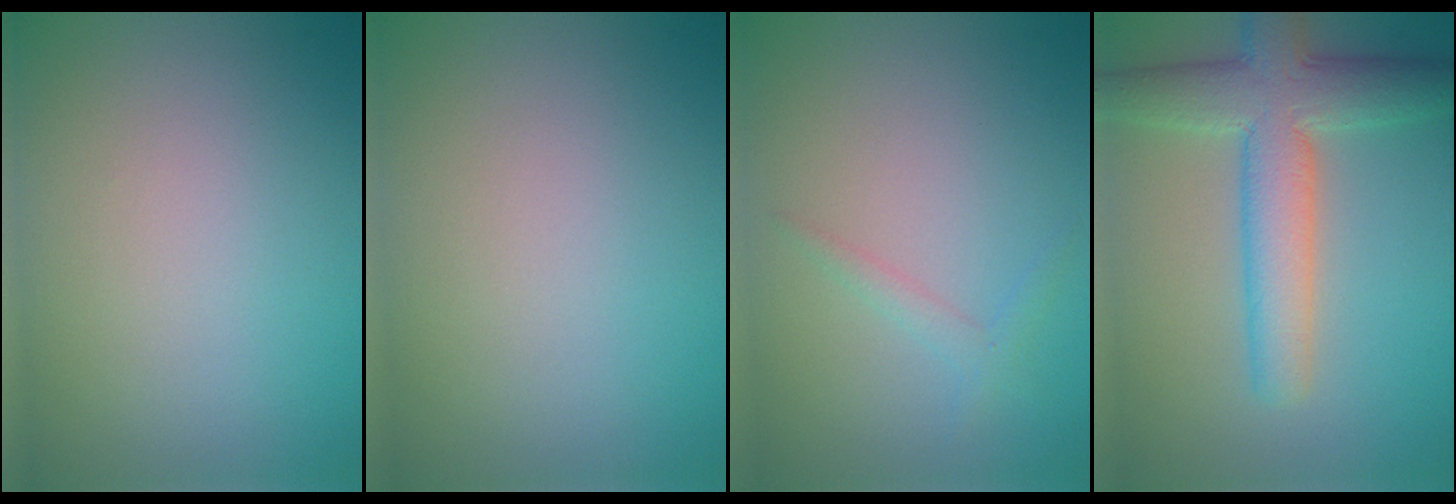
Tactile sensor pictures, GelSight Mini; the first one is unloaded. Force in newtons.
{"total": 0.0}
{"total": 1.2, "press": 1.2, "slide": 0.1}
{"total": 7.0, "press": 7.0, "slide": 0.3}